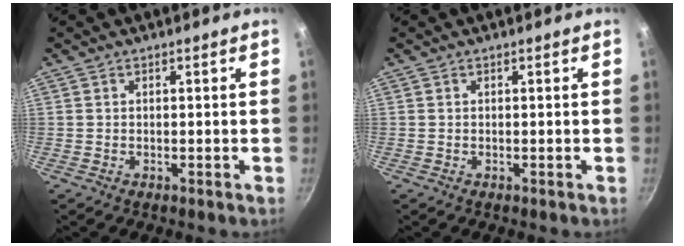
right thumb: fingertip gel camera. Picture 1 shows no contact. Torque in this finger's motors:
{"motor_torque": [-0.16, -0.17, 0.15, -0.09, 0.02]}